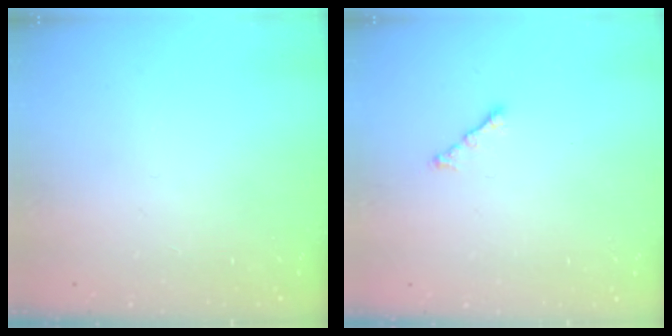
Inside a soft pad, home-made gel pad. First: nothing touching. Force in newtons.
{"total": 2.3, "press": 2.2, "slide": 0.7}